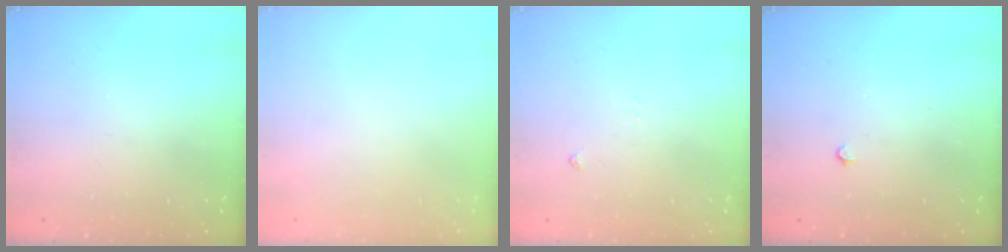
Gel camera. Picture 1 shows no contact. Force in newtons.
{"total": 0.0}
{"total": 3.4, "press": 3.3, "slide": 0.5}
{"total": 2.3, "press": 2.3, "slide": 0.4}